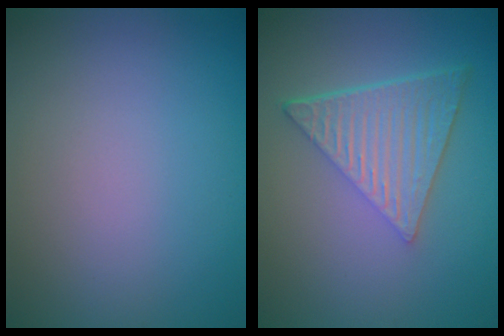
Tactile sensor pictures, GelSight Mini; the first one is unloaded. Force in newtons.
{"total": 6.2, "press": 4.2, "slide": 4.6}